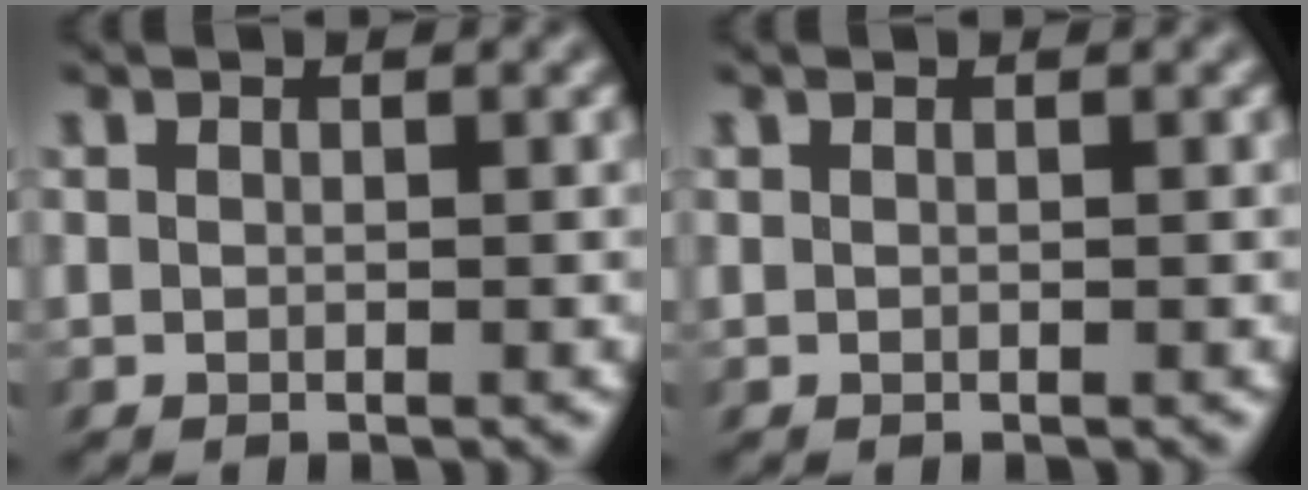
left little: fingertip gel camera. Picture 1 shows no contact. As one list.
[{"total": 0.0}]